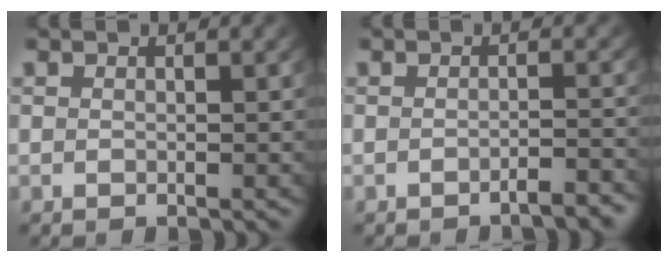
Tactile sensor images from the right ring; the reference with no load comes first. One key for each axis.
{"total": 1.6, "fx": -1.5, "fy": -0.1, "fz": 0.5, "tx": -0.004, "ty": 0.000, "tz": -0.028}